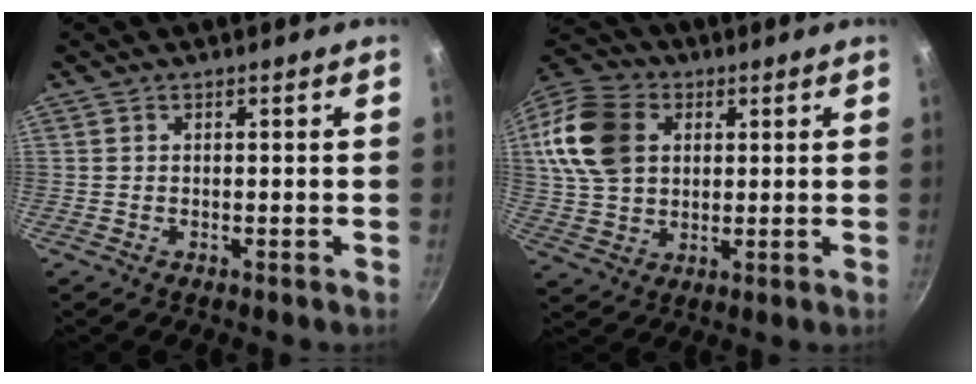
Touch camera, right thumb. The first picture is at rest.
{"total": 16.6, "force": [3.9, 12.4, 10.4], "torque": [-0.192, 0.013, 0.068]}